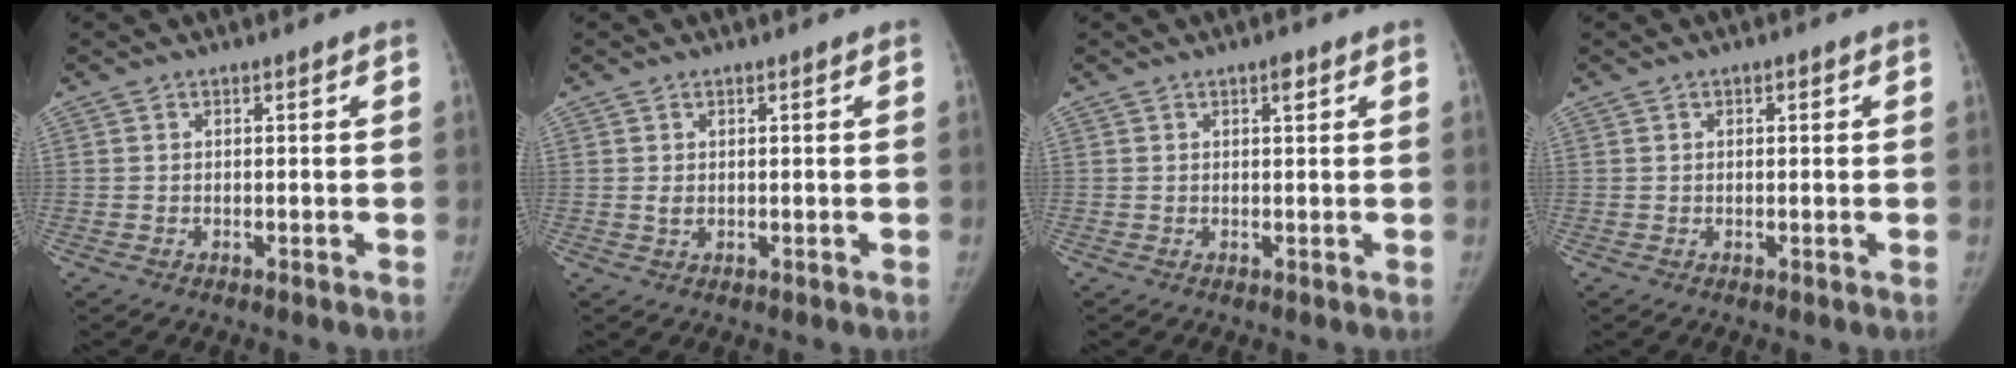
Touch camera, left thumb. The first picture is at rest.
{"total": 1.2, "force": [0.2, 0.8, 0.9], "torque": [-0.013, -0.002, 0.006]}
{"total": 1.6, "force": [0.8, 0.6, 1.3], "torque": [-0.014, -0.001, 0.010]}
{"total": 1.1, "force": [0.4, 0.6, 0.9], "torque": [-0.013, 0.002, 0.005]}